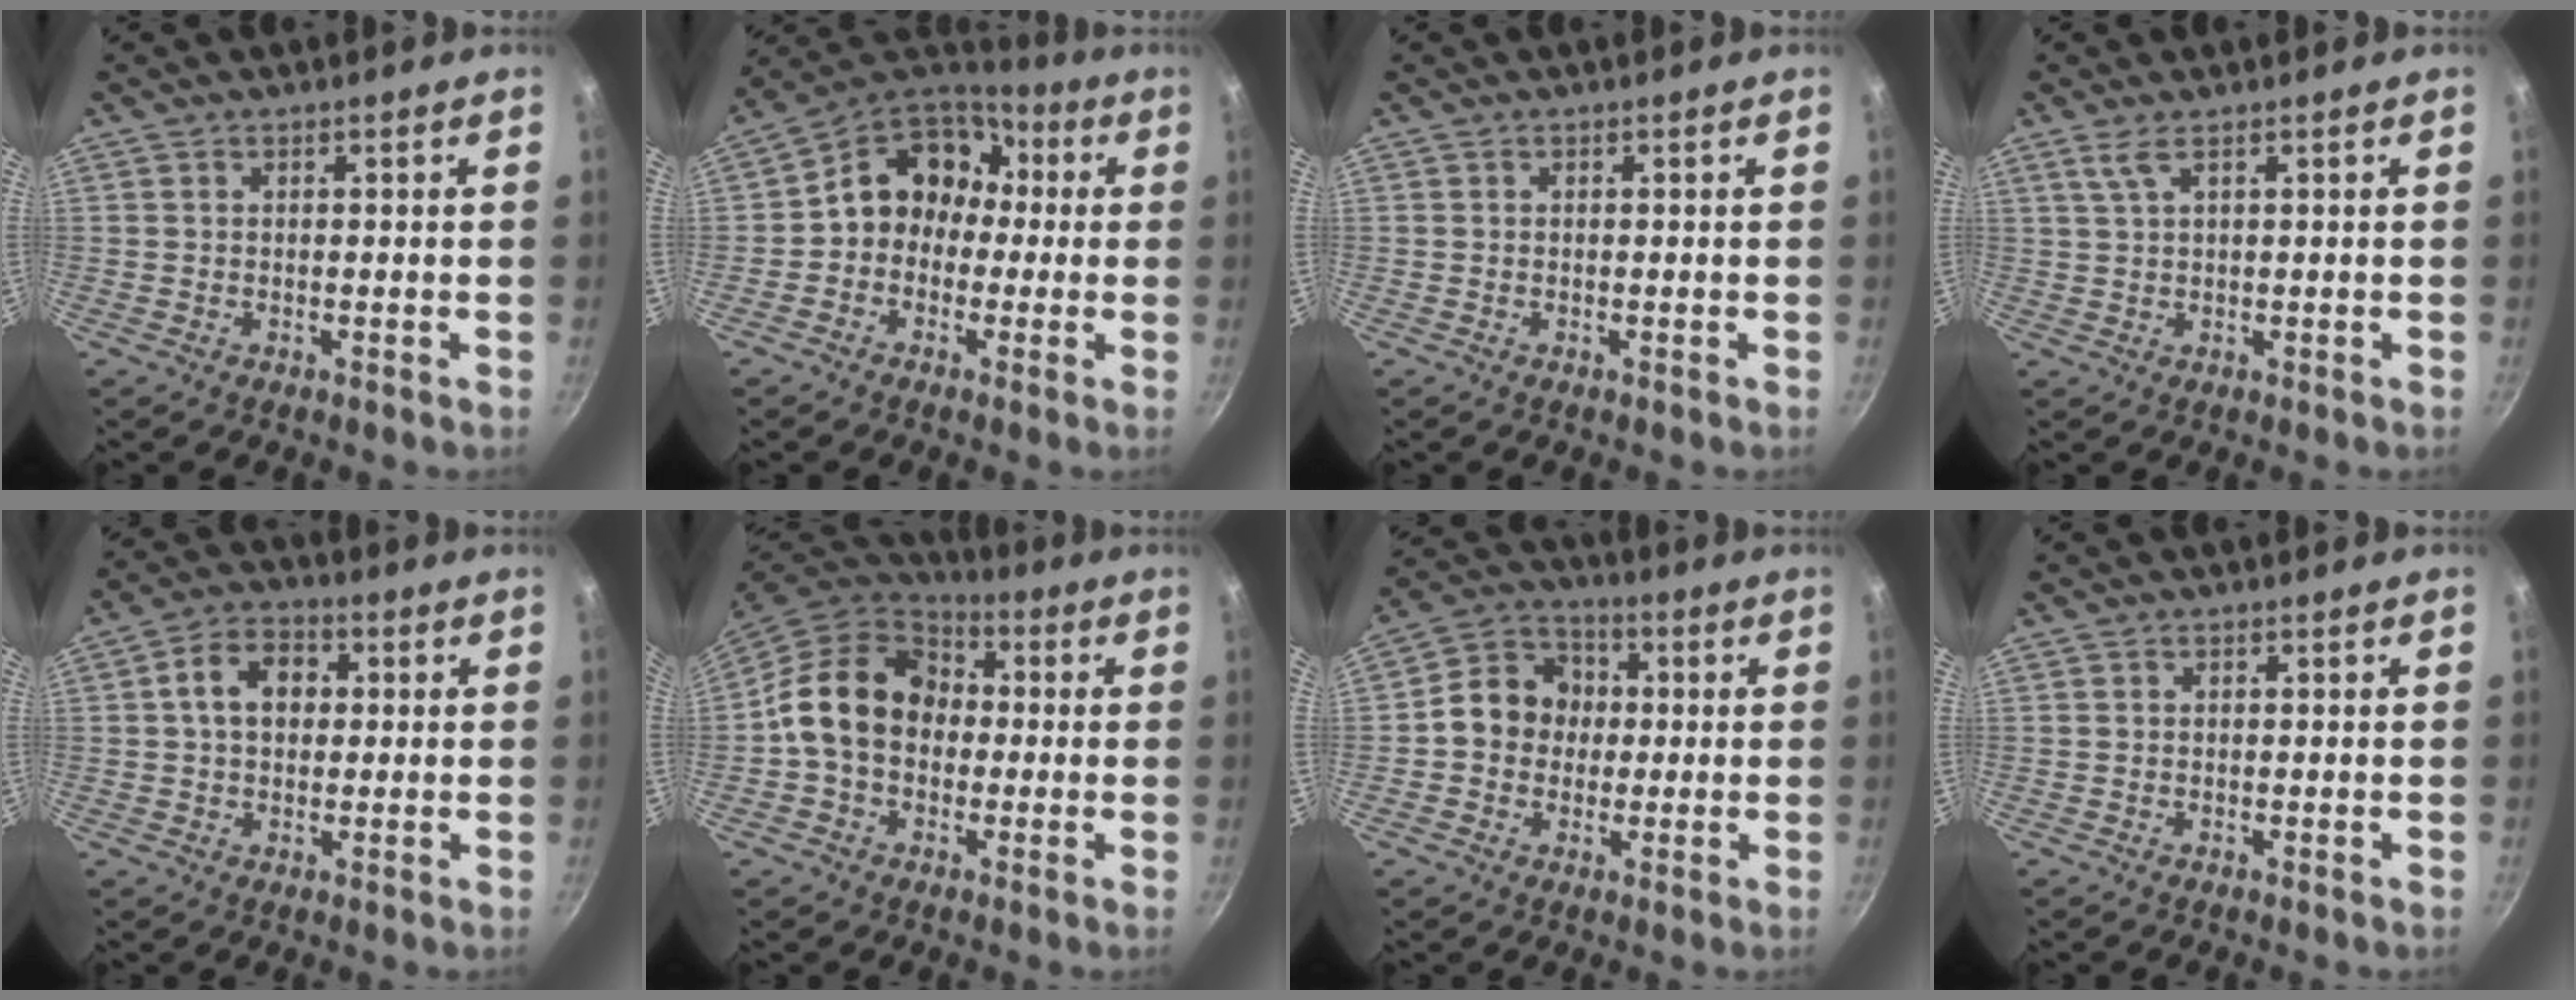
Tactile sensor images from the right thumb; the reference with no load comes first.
{"total": 13.3, "force": [0.7, 11.2, 7.1], "torque": [-0.071, 0.049, -0.011]}
{"total": 0.0}
{"total": 2.5, "force": [1.4, 0.5, 2.0], "torque": [-0.044, -0.002, 0.033]}
{"total": 8.3, "force": [1.2, 6.1, 5.5], "torque": [-0.068, 0.015, 0.008]}
{"total": 15.6, "force": [0.5, 12.2, 9.6], "torque": [-0.132, 0.034, -0.010]}
{"total": 10.3, "force": [0.1, 9.0, 5.0], "torque": [-0.048, 0.023, -0.020]}
{"total": 0.0}